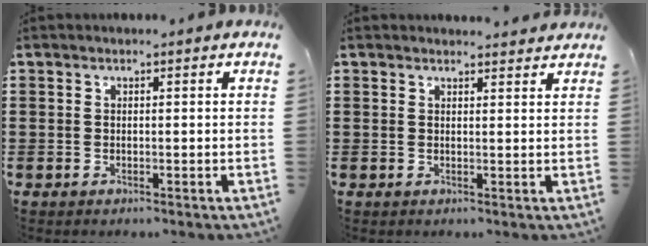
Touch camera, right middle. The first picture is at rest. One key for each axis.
{"total": 1.5, "fx": 1.5, "fy": 0.0, "fz": 0.0, "tx": 0.005, "ty": -0.003, "tz": 0.027}